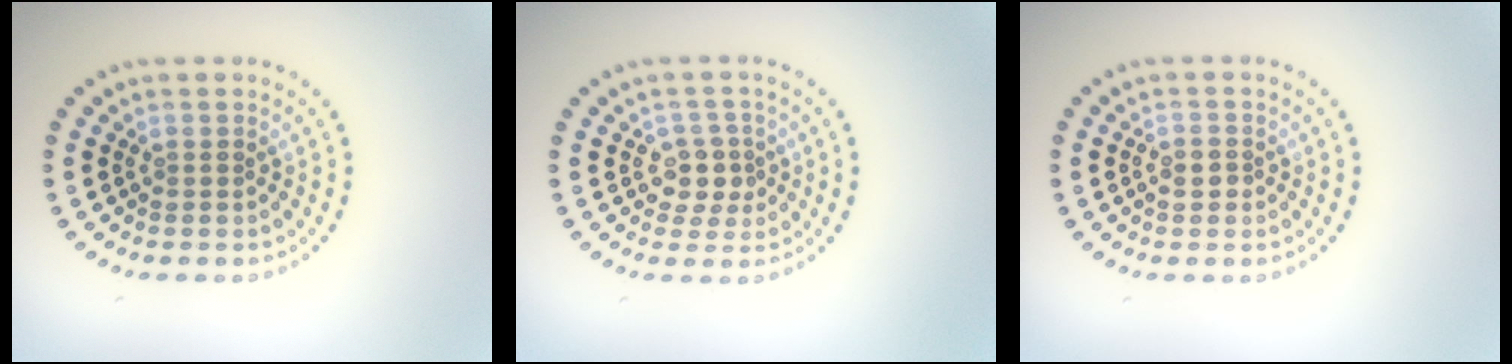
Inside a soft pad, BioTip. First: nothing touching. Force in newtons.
{"total": 2.4, "press": 2.2, "slide": 1.0}
{"total": 1.0, "press": 1.0, "slide": 0.1}